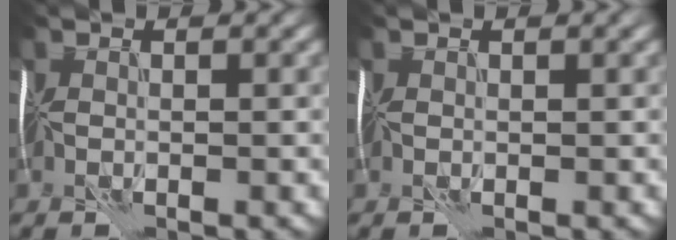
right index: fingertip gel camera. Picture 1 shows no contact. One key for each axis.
{"total": 0.6, "fx": 0.4, "fy": 0.2, "fz": 0.4, "tx": 0.001, "ty": 0.009, "tz": 0.000}